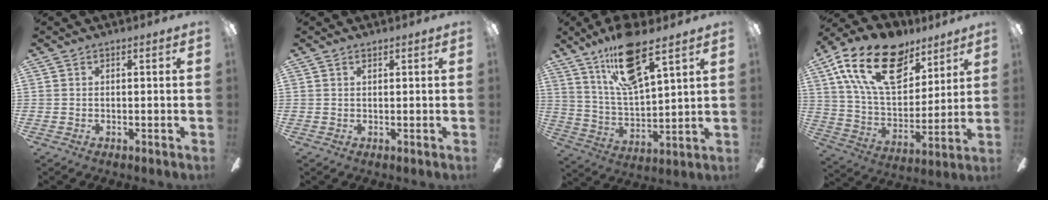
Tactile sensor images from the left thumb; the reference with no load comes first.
{"total": 0.7, "force": [0.4, 0.3, 0.4], "torque": [-0.010, 0.002, 0.008]}
{"total": 17.4, "force": [11.5, 5.2, 12.0], "torque": [-0.215, -0.042, 0.193]}
{"total": 23.5, "force": [12.5, 13.3, 14.8], "torque": [-0.266, -0.055, 0.218]}